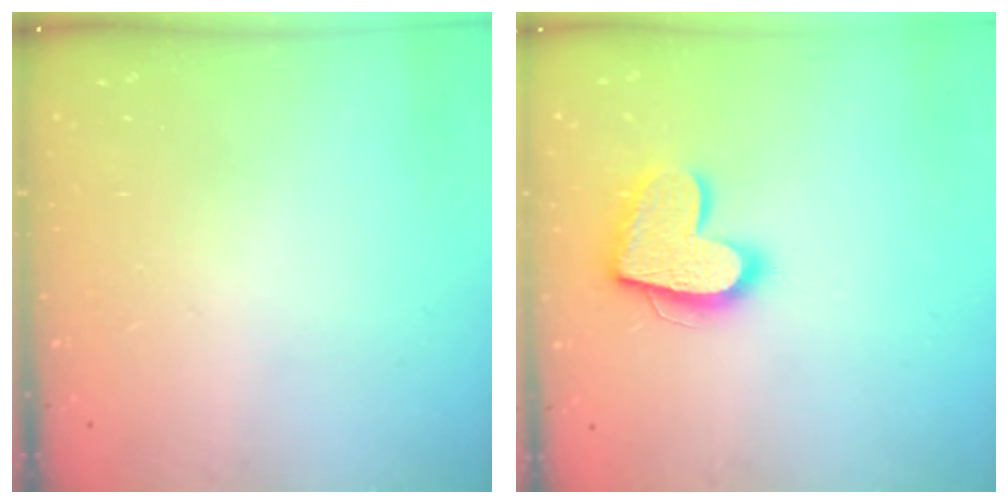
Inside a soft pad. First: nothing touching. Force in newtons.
{"total": 15.8, "press": 15.7, "slide": 1.4}